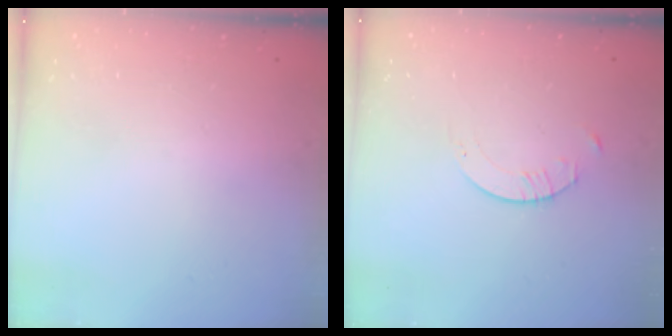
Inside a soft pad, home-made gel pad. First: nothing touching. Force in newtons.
{"total": 1.6, "press": 1.6, "slide": 0.2}